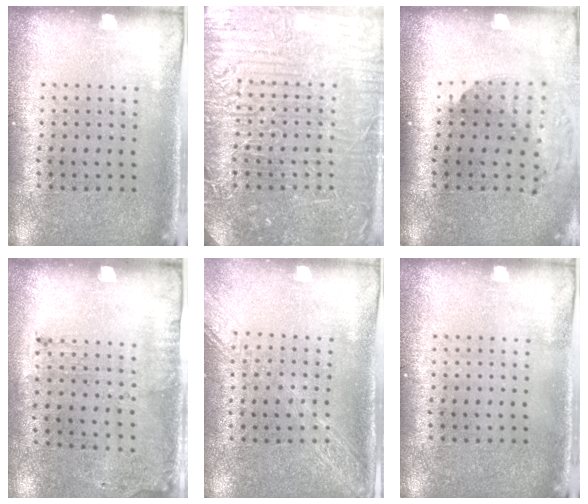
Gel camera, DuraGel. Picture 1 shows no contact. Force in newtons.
{"total": 7.8, "press": 7.8, "slide": 1.0}
{"total": 1.8, "press": 1.4, "slide": 1.1}
{"total": 1.8, "press": 1.2, "slide": 1.4}
{"total": 1.9, "press": 1.7, "slide": 1.0}
{"total": 0.0}